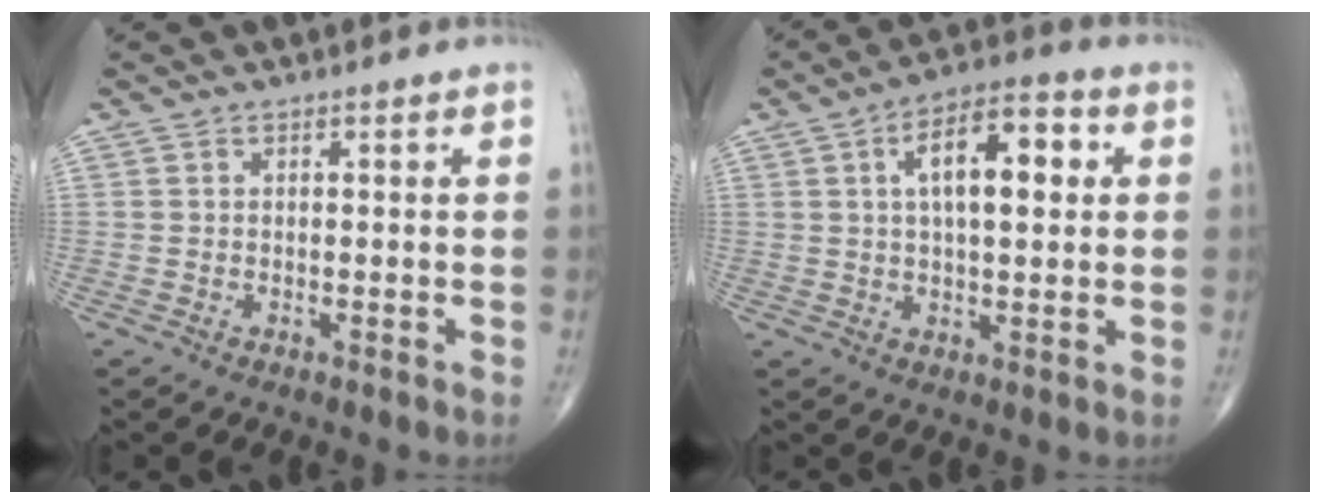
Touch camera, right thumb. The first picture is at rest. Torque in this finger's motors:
{"motor_torque": [0.73, 3.41, 1.28, 0.47, 0.06]}